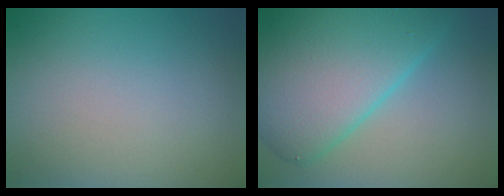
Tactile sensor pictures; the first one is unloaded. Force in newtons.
{"total": 11.4, "press": 11.3, "slide": 0.2}